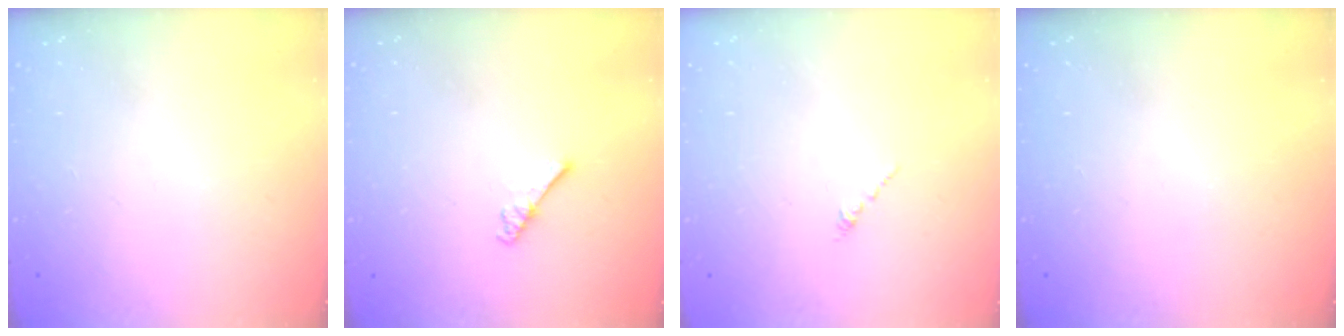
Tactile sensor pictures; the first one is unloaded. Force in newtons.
{"total": 2.9, "press": 2.9, "slide": 0.4}
{"total": 0.0}
{"total": 0.0}